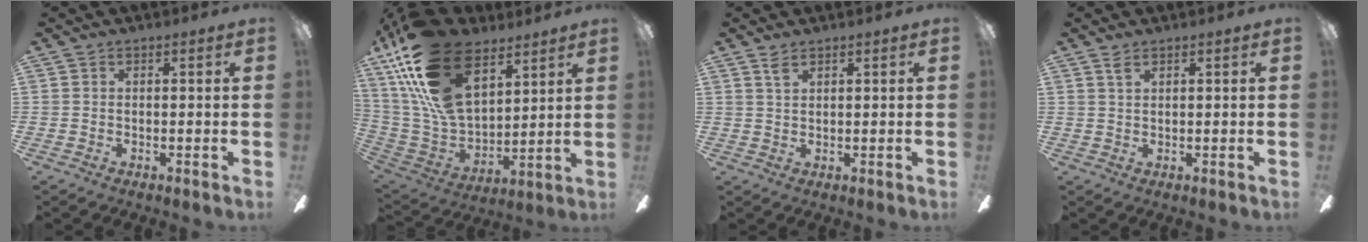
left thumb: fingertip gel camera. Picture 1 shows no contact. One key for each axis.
{"total": 22.8, "fx": 13.3, "fy": 13.4, "fz": 12.7, "tx": -0.273, "ty": -0.067, "tz": 0.244}
{"total": 2.2, "fx": 1.6, "fy": 0.9, "fz": 1.2, "tx": -0.029, "ty": 0.000, "tz": 0.030}
{"total": 1.7, "fx": 1.2, "fy": 0.7, "fz": 0.9, "tx": -0.022, "ty": -0.001, "tz": 0.023}